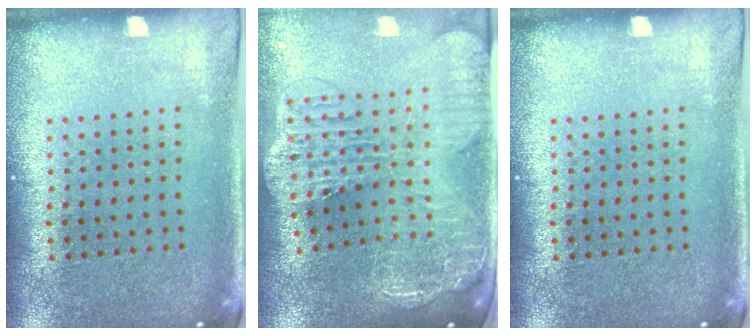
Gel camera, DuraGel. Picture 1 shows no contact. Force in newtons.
{"total": 3.4, "press": 2.7, "slide": 2.0}
{"total": 0.0}